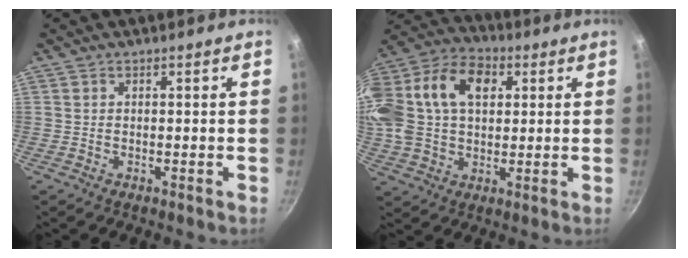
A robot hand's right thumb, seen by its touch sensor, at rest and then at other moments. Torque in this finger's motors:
{"motor_torque": [2.40, 2.61, 1.04, -0.76, 0.45]}